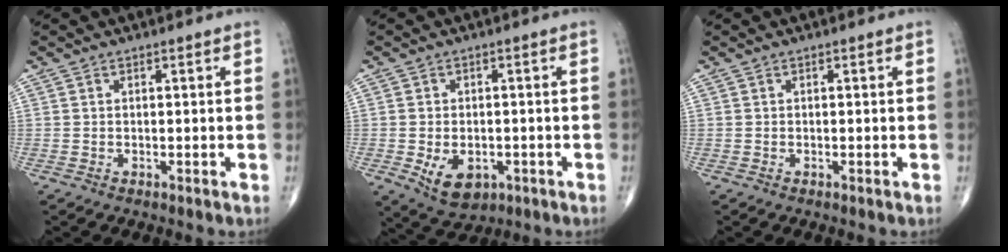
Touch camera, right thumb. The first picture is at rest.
{"total": 7.3, "force": [-2.2, 4.9, 5.0], "torque": [-0.070, 0.001, -0.021]}
{"total": 0.0}